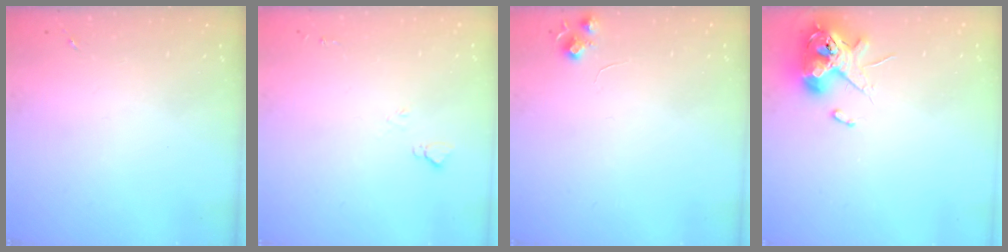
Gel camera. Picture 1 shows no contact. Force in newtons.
{"total": 4.9, "press": 4.9, "slide": 0.6}
{"total": 6.5, "press": 6.5, "slide": 0.8}
{"total": 12.6, "press": 12.5, "slide": 2.0}